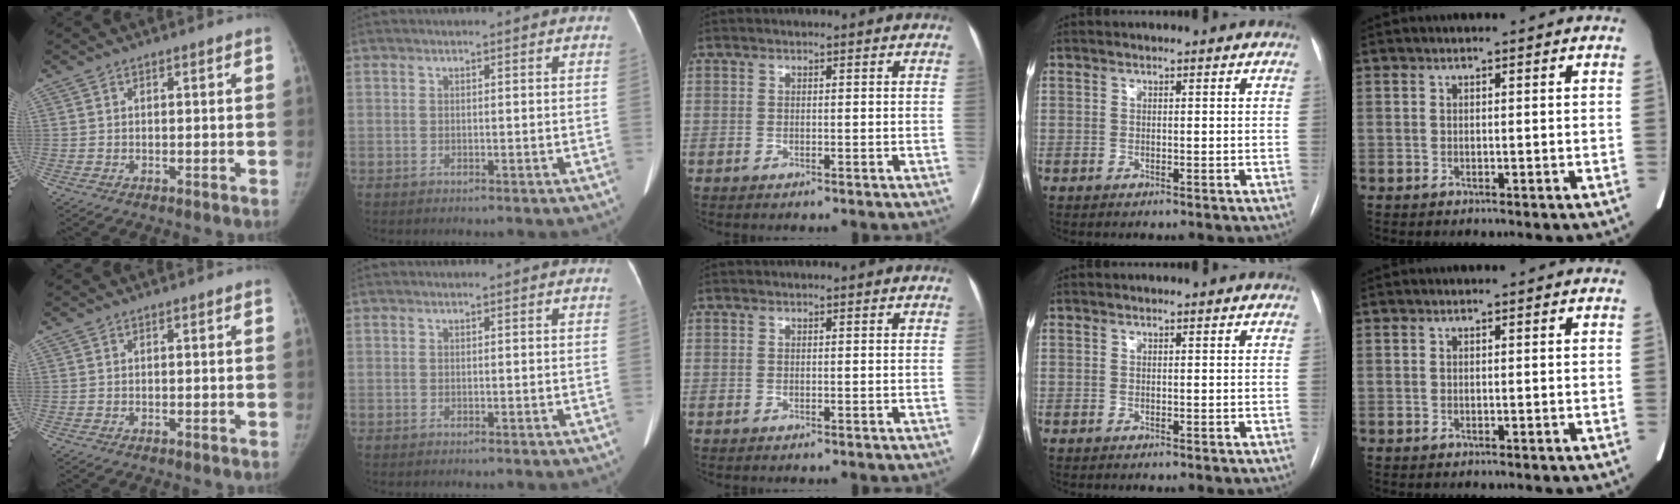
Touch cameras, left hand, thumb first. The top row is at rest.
{}